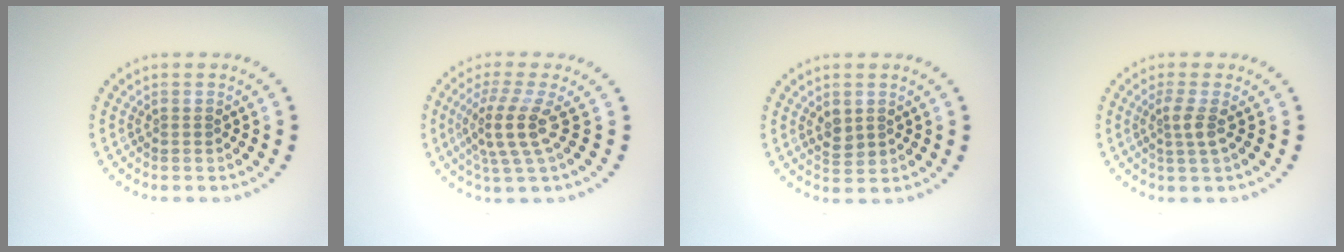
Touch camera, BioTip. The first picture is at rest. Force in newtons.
{"total": 3.8, "press": 2.6, "slide": 2.8}
{"total": 1.6, "press": 1.6, "slide": 0.3}
{"total": 1.8, "press": 1.4, "slide": 1.1}